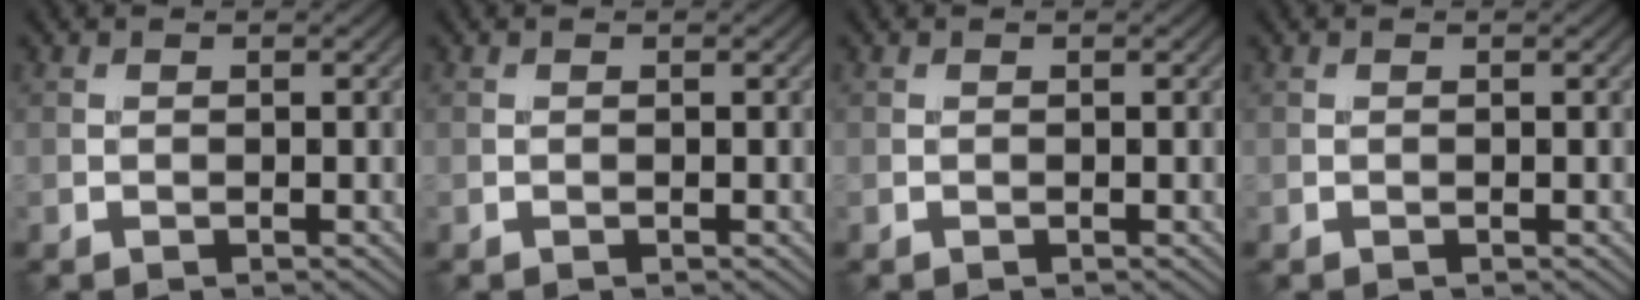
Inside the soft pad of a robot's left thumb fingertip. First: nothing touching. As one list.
[{"total": 0.0}, {"total": 0.0}, {"total": 0.0}]